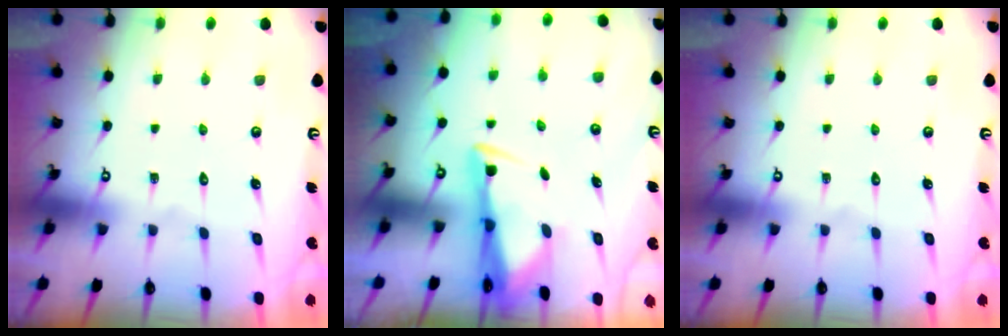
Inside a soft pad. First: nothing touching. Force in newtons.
{"total": 2.9, "press": 2.7, "slide": 0.9}
{"total": 0.0}